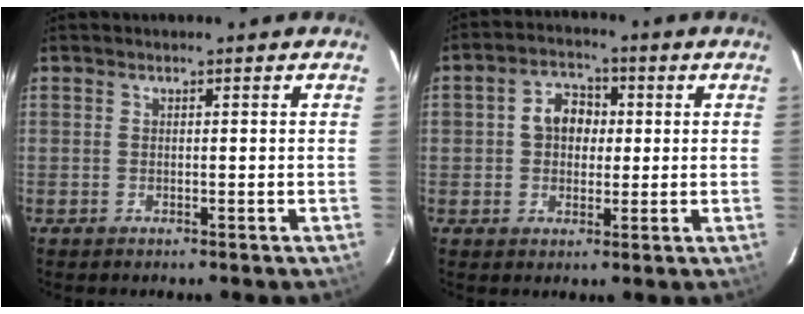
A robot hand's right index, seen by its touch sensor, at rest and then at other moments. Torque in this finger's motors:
{"motor_torque": [0.18, 0.00, 0.31, 0.06]}